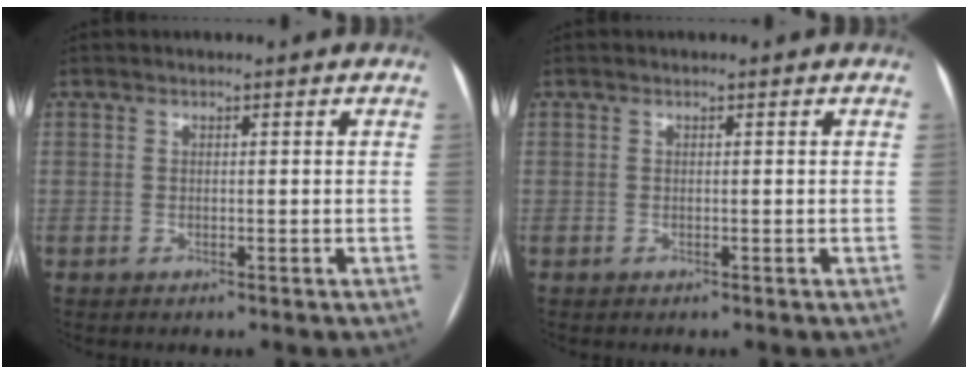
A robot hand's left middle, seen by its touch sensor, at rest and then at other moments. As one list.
[{"total": 0.0}]